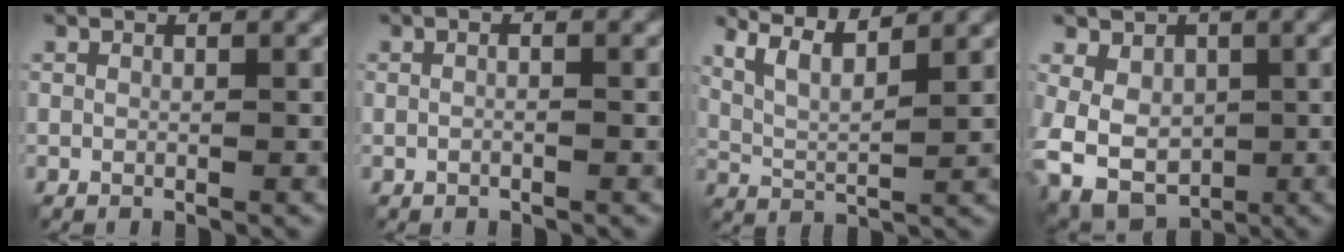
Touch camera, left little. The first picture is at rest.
{"total": 1.2, "force": [-0.1, 0.5, 1.1], "torque": [-0.008, 0.001, -0.012]}
{"total": 5.8, "force": [4.1, 1.4, 3.9], "torque": [-0.071, 0.015, 0.057]}
{"total": 7.2, "force": [-0.1, 6.0, 4.0], "torque": [-0.086, -0.008, 0.008]}